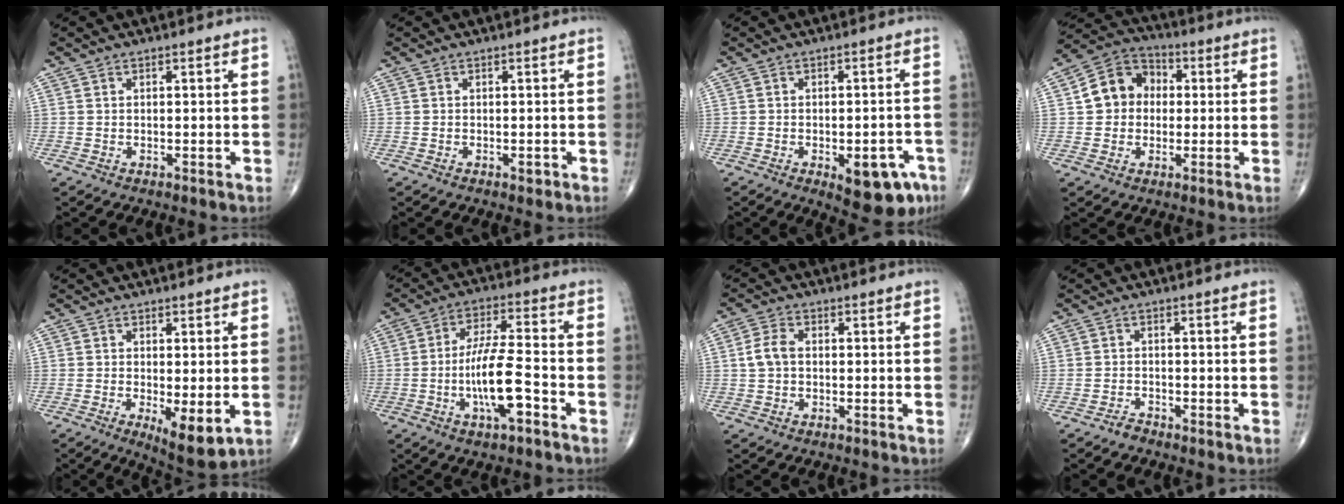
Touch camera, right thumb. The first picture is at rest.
{"total": 0.8, "force": [-0.4, 0.5, 0.5], "torque": [-0.004, 0.000, -0.007]}
{"total": 10.6, "force": [-5.0, 4.8, 8.1], "torque": [-0.075, 0.021, -0.055]}
{"total": 10.0, "force": [0.9, 8.3, 5.4], "torque": [-0.067, 0.026, 0.003]}
{"total": 7.1, "force": [-1.5, 2.3, 6.5], "torque": [-0.097, -0.022, -0.018]}
{"total": 11.3, "force": [-3.7, 2.9, 10.2], "torque": [-0.194, 0.026, -0.066]}
{"total": 4.0, "force": [0.2, 2.6, 3.0], "torque": [-0.064, 0.012, -0.001]}
{"total": 1.3, "force": [-1.2, 0.4, 0.0], "torque": [0.001, 0.002, -0.025]}